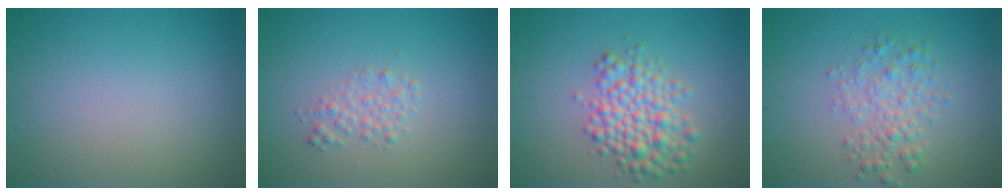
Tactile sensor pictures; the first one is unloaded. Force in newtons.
{"total": 1.5, "press": 1.5, "slide": 0.0}
{"total": 4.9, "press": 4.9, "slide": 0.1}
{"total": 2.8, "press": 2.8, "slide": 0.0}